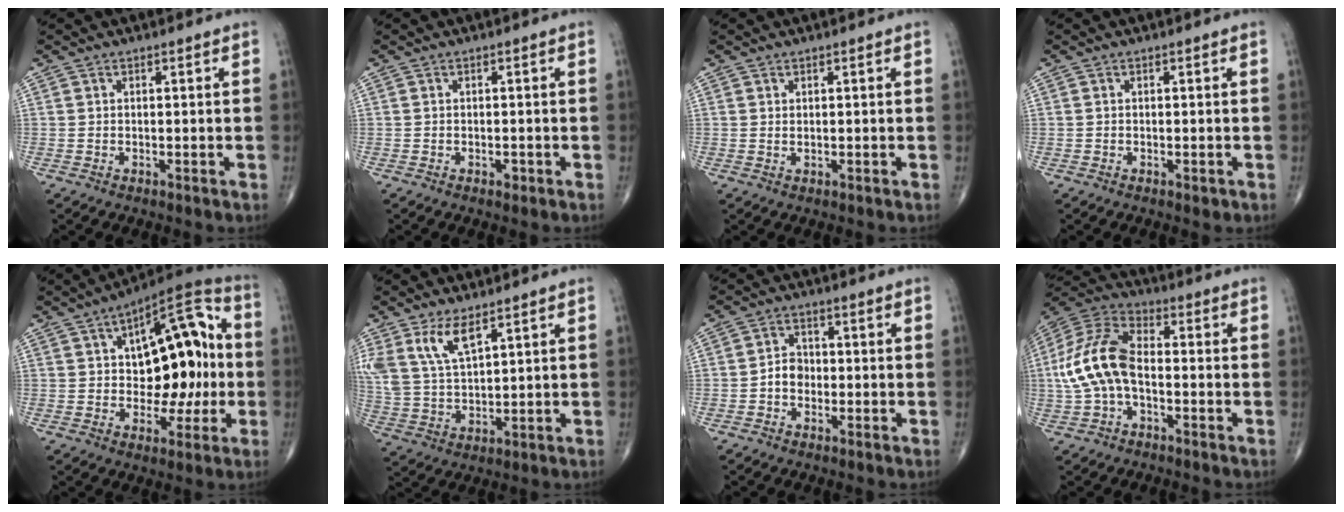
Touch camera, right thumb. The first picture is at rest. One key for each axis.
{"total": 0.9, "fx": -0.5, "fy": 0.6, "fz": 0.5, "tx": -0.007, "ty": 0.000, "tz": -0.007}
{"total": 0.6, "fx": 0.3, "fy": 0.3, "fz": 0.5, "tx": -0.007, "ty": -0.002, "tz": 0.007}
{"total": 1.0, "fx": -0.4, "fy": 0.5, "fz": 0.7, "tx": -0.010, "ty": -0.002, "tz": -0.004}
{"total": 19.9, "fx": 1.5, "fy": 10.6, "fz": 16.7, "tx": -0.195, "ty": 0.035, "tz": 0.025}
{"total": 8.8, "fx": 5.2, "fy": 3.5, "fz": 6.2, "tx": -0.122, "ty": -0.020, "tz": 0.115}
{"total": 3.6, "fx": -0.9, "fy": 2.9, "fz": 1.9, "tx": -0.019, "ty": 0.016, "tz": -0.023}
{"total": 13.9, "fx": -1.5, "fy": 7.9, "fz": 11.3, "tx": -0.244, "ty": 0.038, "tz": -0.034}